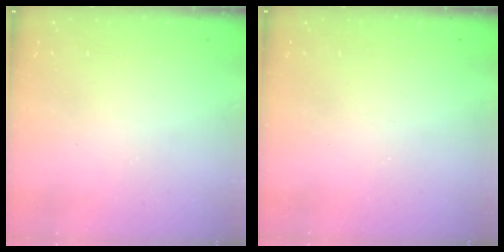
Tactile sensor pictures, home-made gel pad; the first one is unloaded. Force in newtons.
{"total": 0.0}